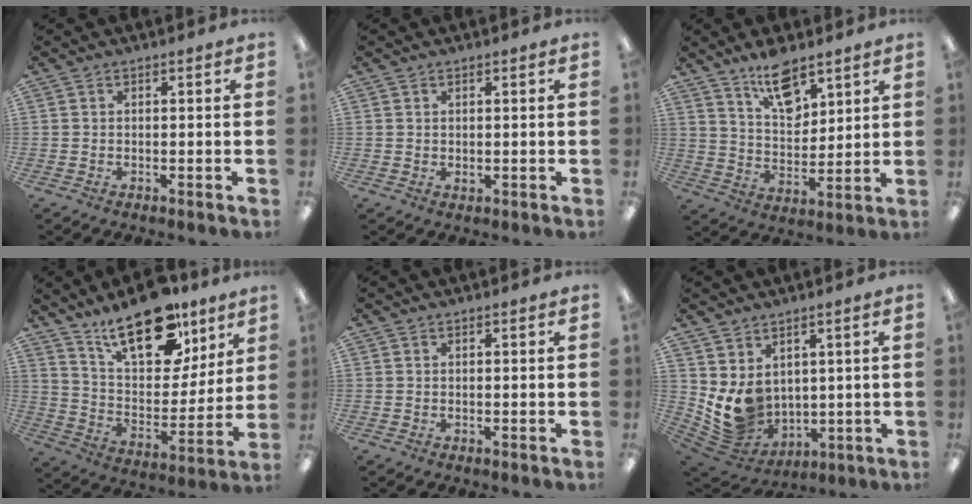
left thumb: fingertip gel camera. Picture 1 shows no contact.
{"total": 0.9, "force": [0.6, 0.4, 0.4], "torque": [-0.009, 0.001, 0.011]}
{"total": 11.9, "force": [8.5, 5.5, 6.2], "torque": [-0.097, -0.044, 0.152]}
{"total": 22.2, "force": [15.0, 10.4, 12.7], "torque": [-0.202, -0.084, 0.260]}
{"total": 0.0}
{"total": 8.8, "force": [3.1, 7.3, 3.8], "torque": [-0.094, -0.038, 0.069]}